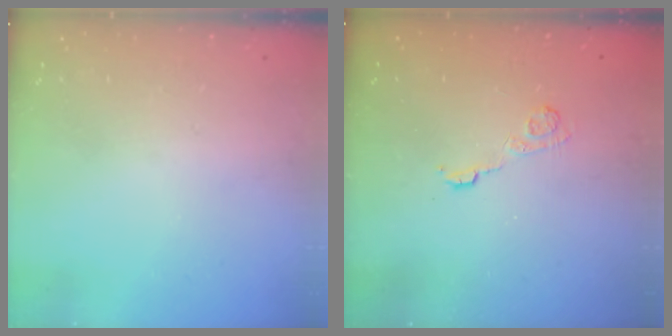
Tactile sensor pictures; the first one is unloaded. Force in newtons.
{"total": 3.6, "press": 3.4, "slide": 1.2}